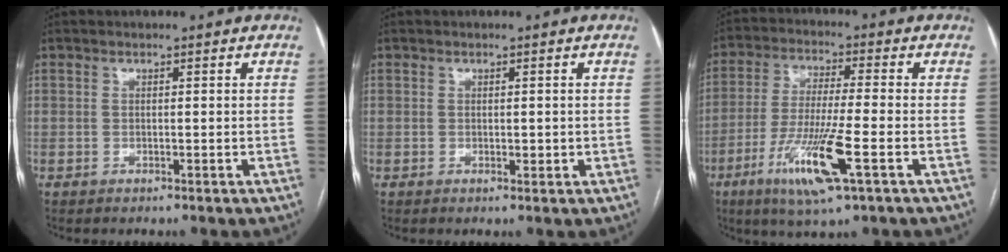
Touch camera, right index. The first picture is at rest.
{"total": 1.4, "force": [-0.1, 0.7, 1.2], "torque": [-0.015, -0.002, 0.002]}
{"total": 12.4, "force": [-5.1, 0.6, 11.3], "torque": [-0.227, -0.023, -0.092]}